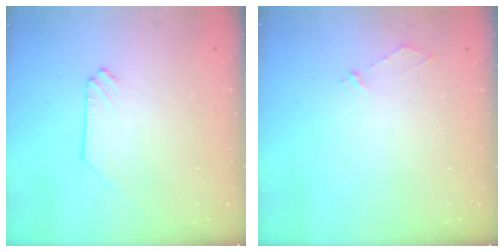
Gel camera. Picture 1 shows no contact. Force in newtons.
{"total": 3.0, "press": 3.0, "slide": 0.4}